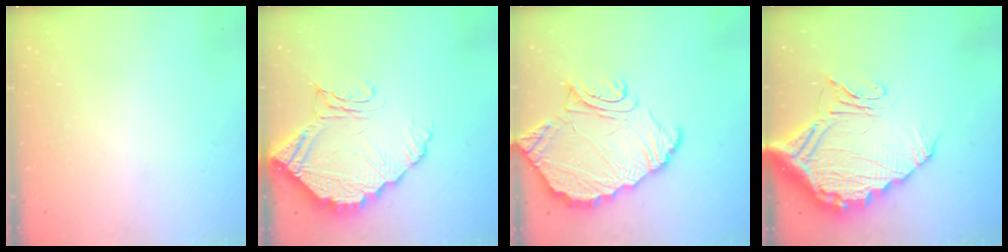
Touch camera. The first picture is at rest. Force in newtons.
{"total": 14.0, "press": 14.0, "slide": 1.3}
{"total": 16.6, "press": 16.5, "slide": 1.7}
{"total": 17.9, "press": 17.8, "slide": 1.5}